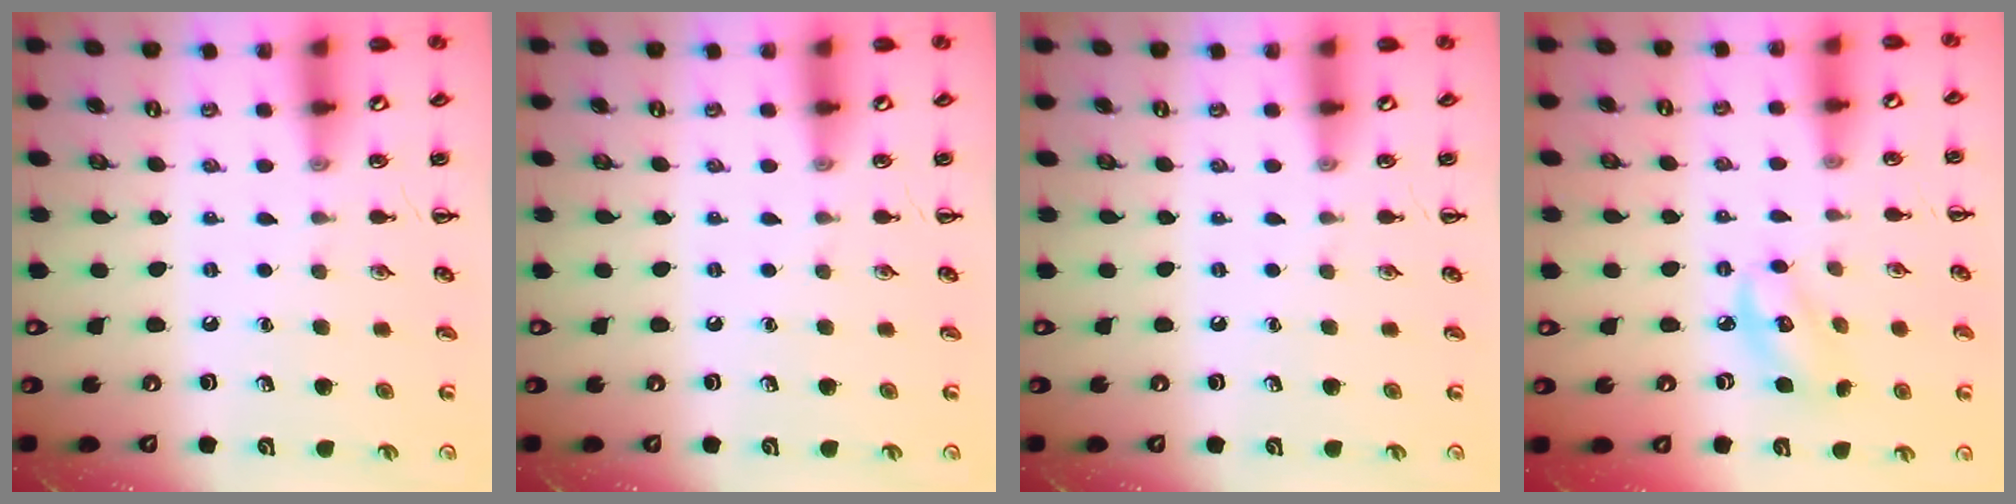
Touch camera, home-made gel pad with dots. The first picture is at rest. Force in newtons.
{"total": 0.0}
{"total": 0.0}
{"total": 6.0, "press": 6.0, "slide": 0.1}